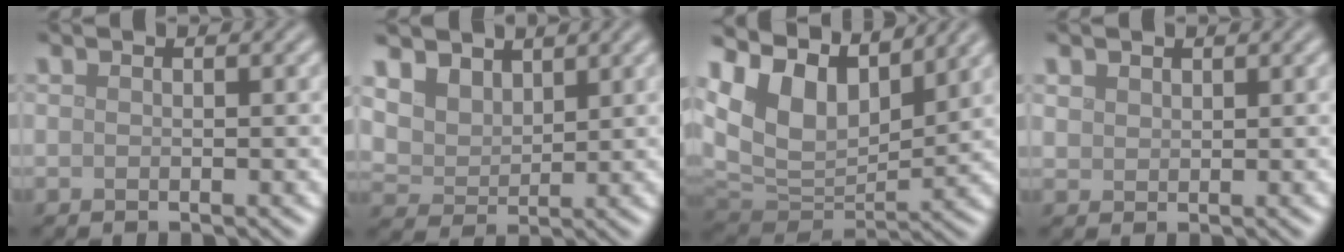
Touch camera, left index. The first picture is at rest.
{"total": 4.2, "force": [2.9, 2.6, 1.5], "torque": [-0.054, -0.015, 0.068]}
{"total": 10.2, "force": [5.9, 5.7, 6.1], "torque": [-0.131, 0.012, 0.107]}
{"total": 1.2, "force": [0.9, 0.8, 0.2], "torque": [-0.005, 0.001, 0.019]}